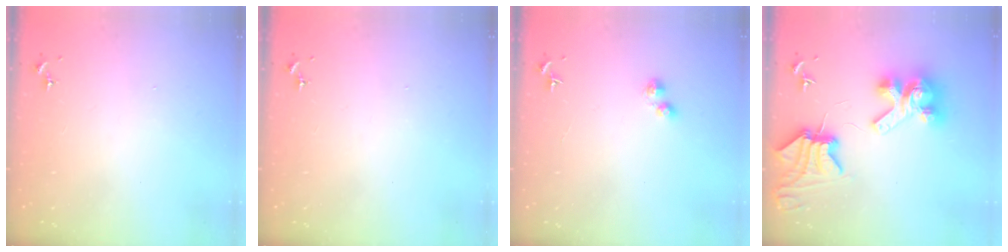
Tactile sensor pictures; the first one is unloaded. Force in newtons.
{"total": 0.0}
{"total": 2.5, "press": 2.5, "slide": 0.4}
{"total": 11.0, "press": 10.9, "slide": 1.5}